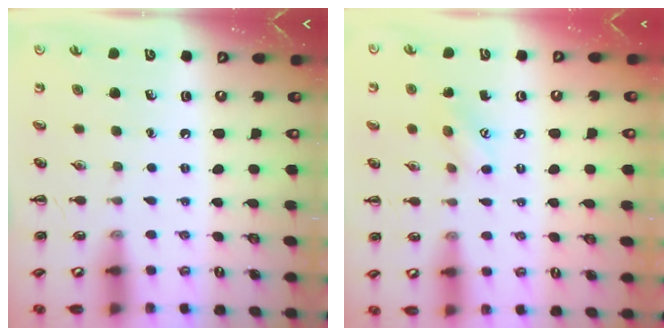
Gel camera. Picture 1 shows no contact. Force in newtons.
{"total": 5.6, "press": 5.5, "slide": 1.1}